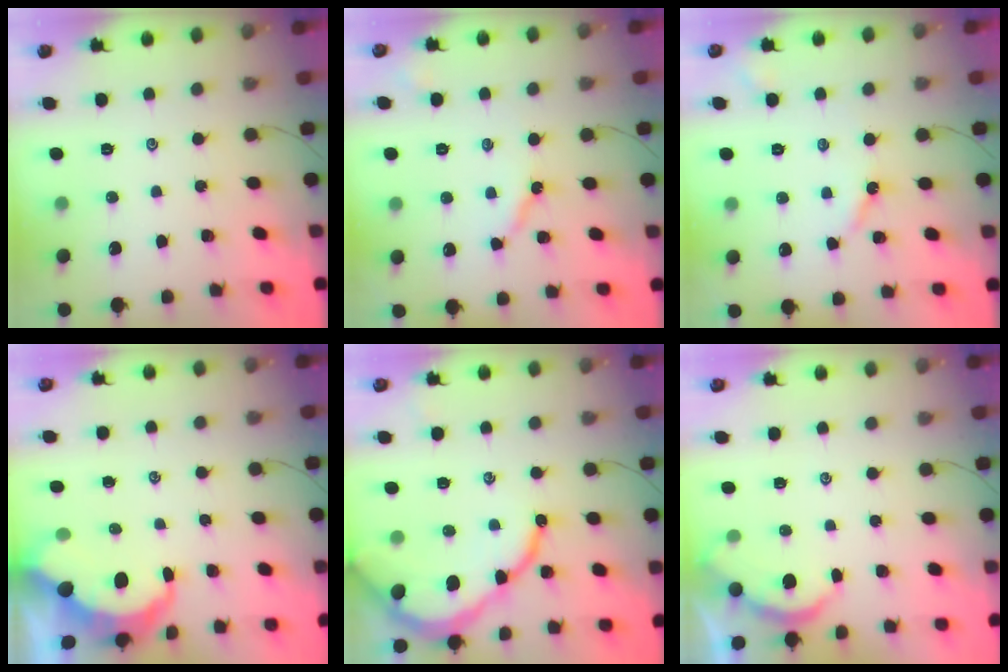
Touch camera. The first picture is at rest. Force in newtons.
{"total": 5.3, "press": 5.3, "slide": 0.5}
{"total": 4.2, "press": 4.1, "slide": 0.8}
{"total": 6.0, "press": 6.0, "slide": 0.8}
{"total": 11.4, "press": 11.3, "slide": 1.3}
{"total": 2.0, "press": 2.0, "slide": 0.2}